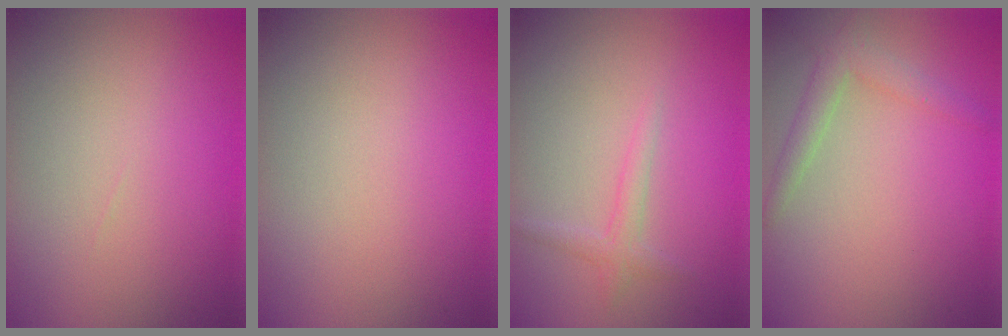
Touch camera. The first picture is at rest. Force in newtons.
{"total": 0.0}
{"total": 1.5, "press": 1.5, "slide": 0.1}
{"total": 2.3, "press": 2.3, "slide": 0.1}